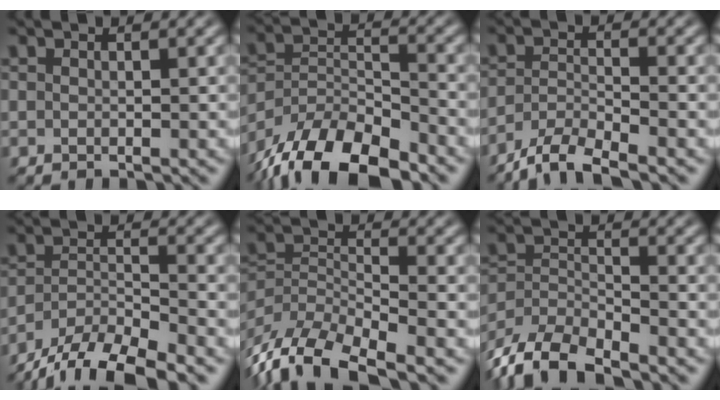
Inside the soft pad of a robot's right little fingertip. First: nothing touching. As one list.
[{"total": 10.2, "force": [-6.8, 5.1, 5.7], "torque": [-0.093, -0.031, -0.098]}, {"total": 5.4, "force": [-4.4, 2.0, 2.5], "torque": [-0.040, -0.013, -0.070]}, {"total": 8.4, "force": [-6.0, 3.9, 4.3], "torque": [-0.063, -0.018, -0.095]}, {"total": 10.0, "force": [-5.4, 5.9, 6.0], "torque": [-0.136, -0.046, -0.073]}, {"total": 8.9, "force": [-5.5, 5.6, 4.2], "torque": [-0.098, -0.038, -0.080]}]